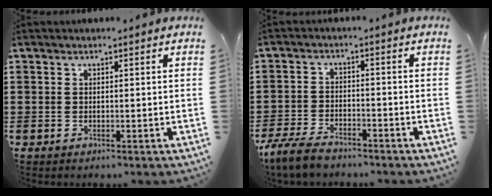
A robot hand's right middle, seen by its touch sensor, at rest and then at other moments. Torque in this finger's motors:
{"motor_torque": [0.25, 0.13, 0.31, 0.13]}